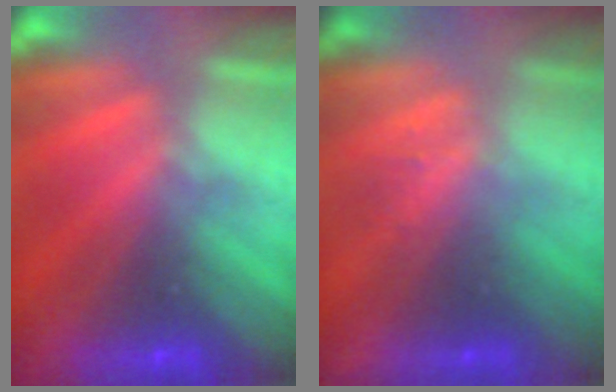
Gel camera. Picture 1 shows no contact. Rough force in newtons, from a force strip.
{"total": 1.1}